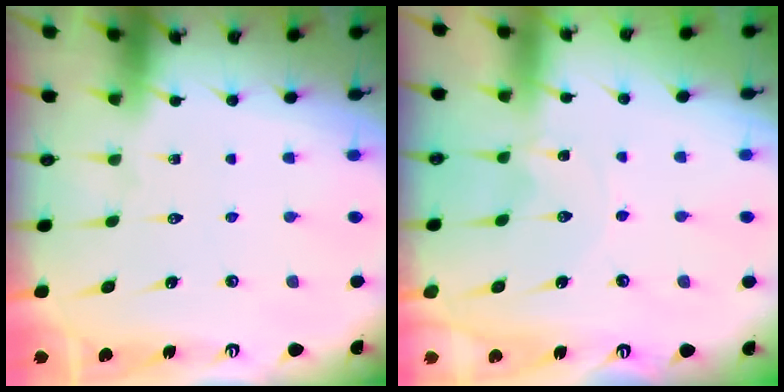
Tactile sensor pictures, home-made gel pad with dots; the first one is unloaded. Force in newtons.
{"total": 0.9, "press": 0.9, "slide": 0.1}